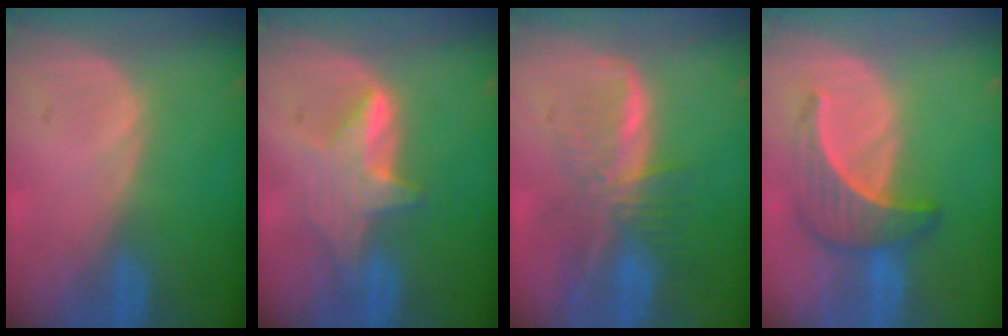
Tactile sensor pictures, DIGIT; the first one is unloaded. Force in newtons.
{"total": 5.6, "press": 5.6, "slide": 0.4}
{"total": 8.2, "press": 7.0, "slide": 4.3}
{"total": 6.3, "press": 6.1, "slide": 1.6}